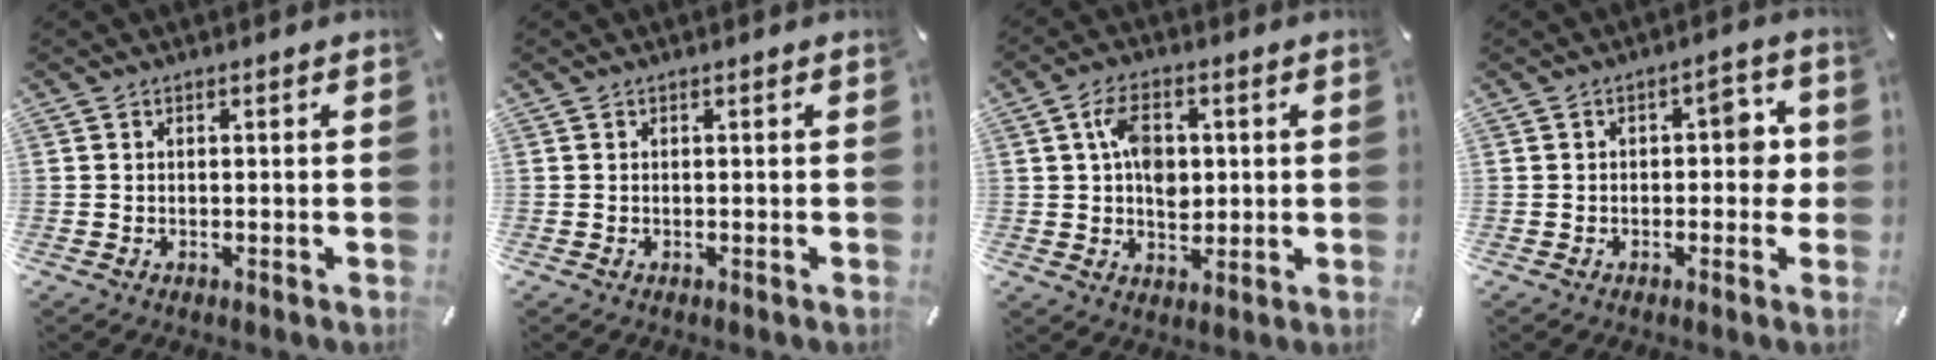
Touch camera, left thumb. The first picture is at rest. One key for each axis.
{"total": 0.0}
{"total": 8.8, "fx": 1.2, "fy": 6.2, "fz": 6.1, "tx": -0.118, "ty": 0.006, "tz": 0.021}
{"total": 5.9, "fx": 0.1, "fy": 3.4, "fz": 4.8, "tx": -0.058, "ty": 0.006, "tz": -0.008}